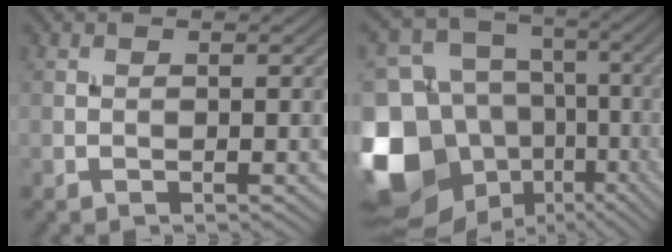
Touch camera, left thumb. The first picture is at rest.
{"total": 17.7, "force": [-6.2, 14.1, 8.7], "torque": [-0.257, -0.013, -0.099]}